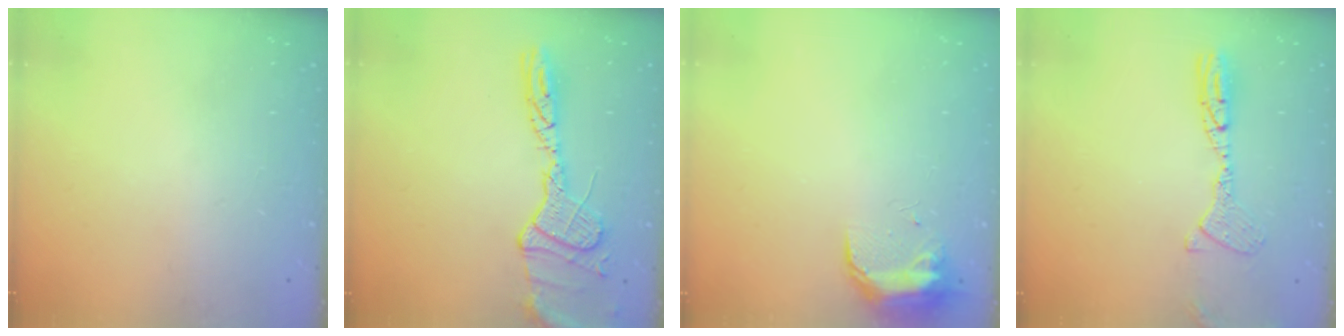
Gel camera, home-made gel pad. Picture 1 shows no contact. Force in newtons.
{"total": 15.6, "press": 15.6, "slide": 1.3}
{"total": 8.7, "press": 8.7, "slide": 0.6}
{"total": 11.8, "press": 11.6, "slide": 2.1}